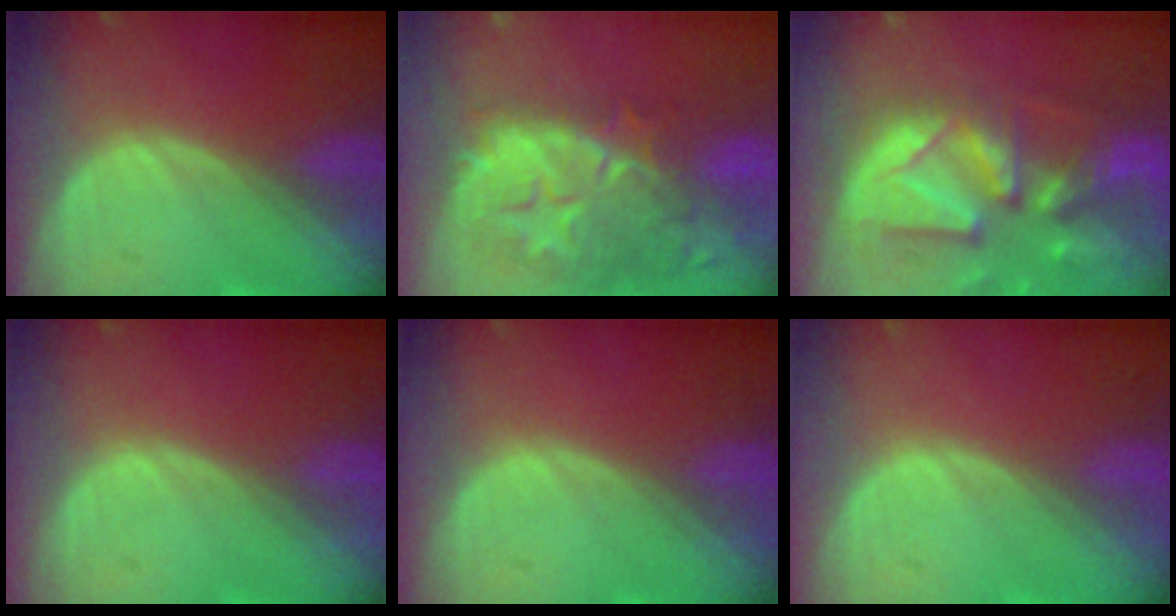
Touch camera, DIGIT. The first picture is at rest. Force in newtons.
{"total": 12.2, "press": 11.0, "slide": 5.2}
{"total": 13.3, "press": 11.4, "slide": 6.8}
{"total": 0.0}
{"total": 0.0}
{"total": 0.0}